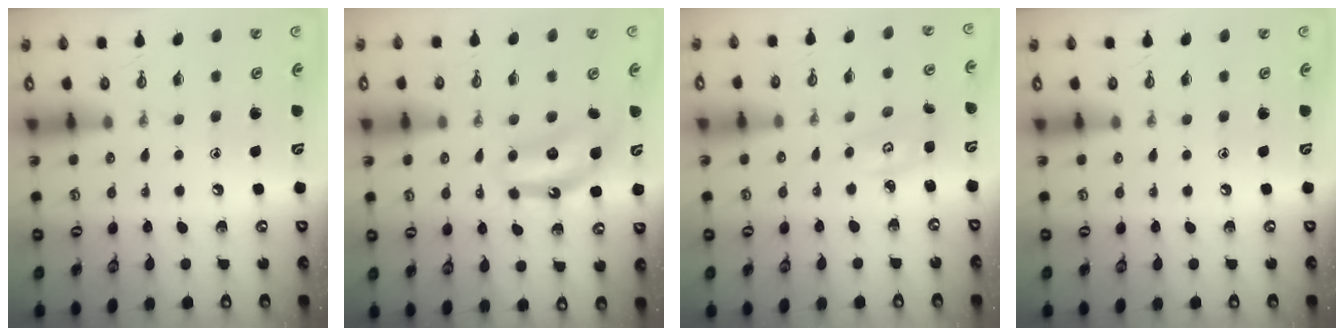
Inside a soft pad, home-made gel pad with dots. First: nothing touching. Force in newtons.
{"total": 7.1, "press": 7.1, "slide": 0.7}
{"total": 3.0, "press": 3.0, "slide": 0.4}
{"total": 0.0}